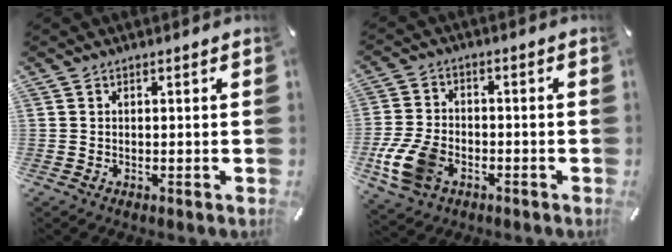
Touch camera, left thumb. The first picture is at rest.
{"total": 10.7, "force": [-4.1, 7.2, 6.7], "torque": [-0.152, 0.010, -0.072]}